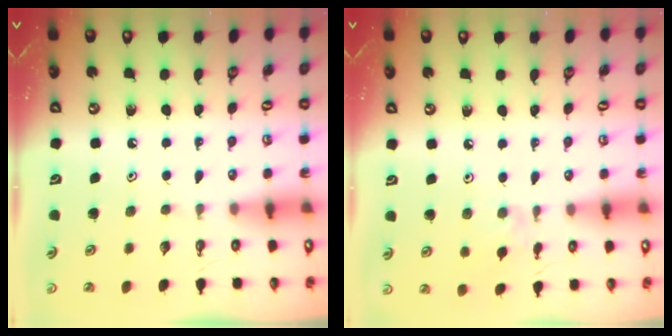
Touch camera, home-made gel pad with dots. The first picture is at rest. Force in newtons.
{"total": 2.5, "press": 2.5, "slide": 0.5}